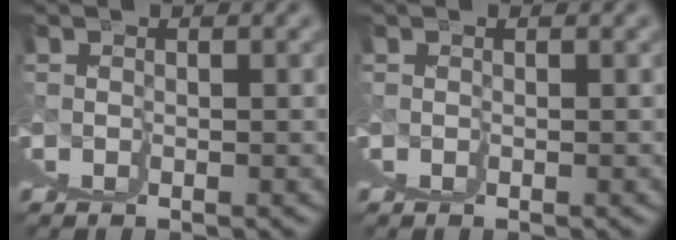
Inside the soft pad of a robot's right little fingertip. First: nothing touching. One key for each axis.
{"total": 0.0}